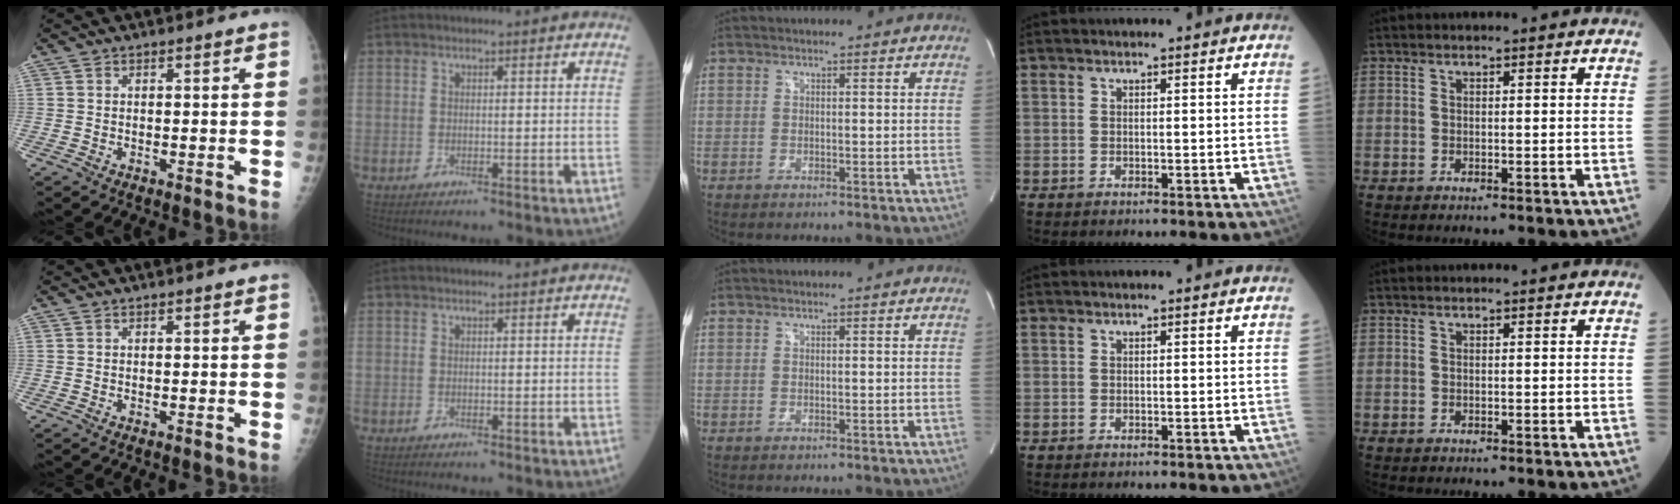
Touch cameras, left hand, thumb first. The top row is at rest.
{}